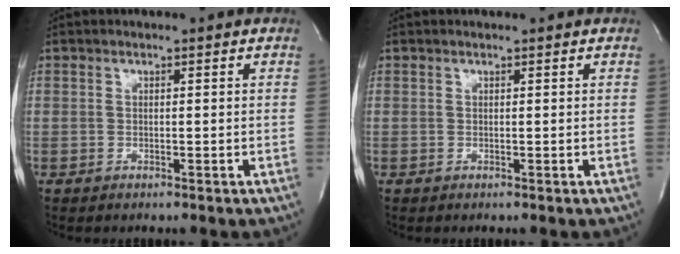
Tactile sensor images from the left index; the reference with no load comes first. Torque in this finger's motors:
{"motor_torque": [0.20, -0.06, 0.00, -0.01]}